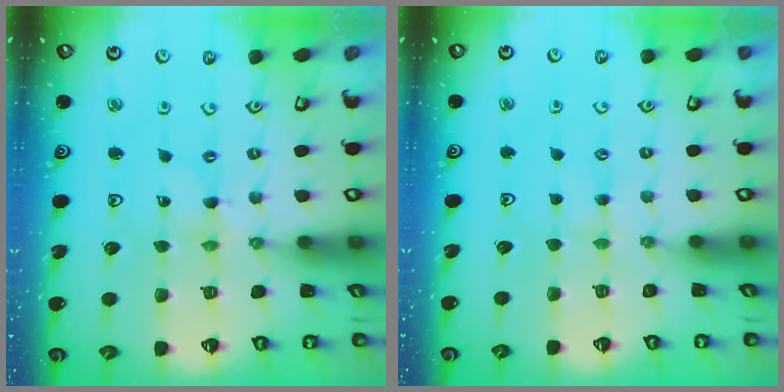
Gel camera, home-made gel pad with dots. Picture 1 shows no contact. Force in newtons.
{"total": 1.5, "press": 1.5, "slide": 0.3}